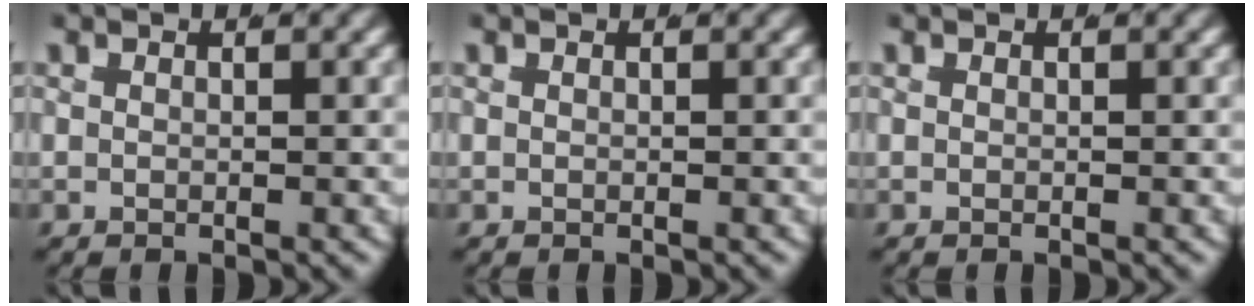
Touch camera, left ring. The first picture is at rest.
{"total": 0.0}
{"total": 0.0}